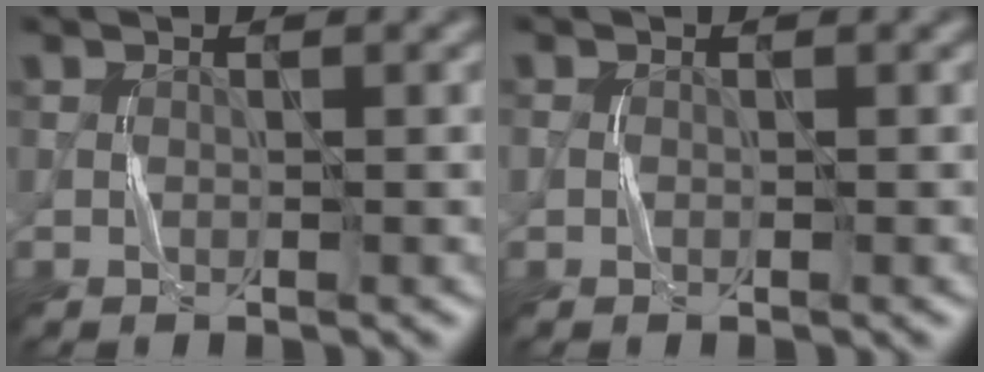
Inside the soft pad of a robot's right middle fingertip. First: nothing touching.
{"total": 0.6, "force": [-0.1, 0.5, 0.2], "torque": [-0.003, -0.002, -0.004]}